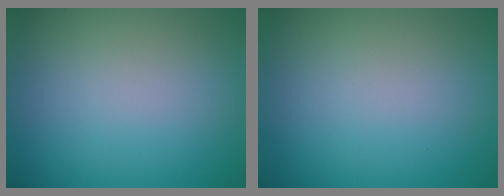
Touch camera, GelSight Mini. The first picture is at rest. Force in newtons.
{"total": 0.0}